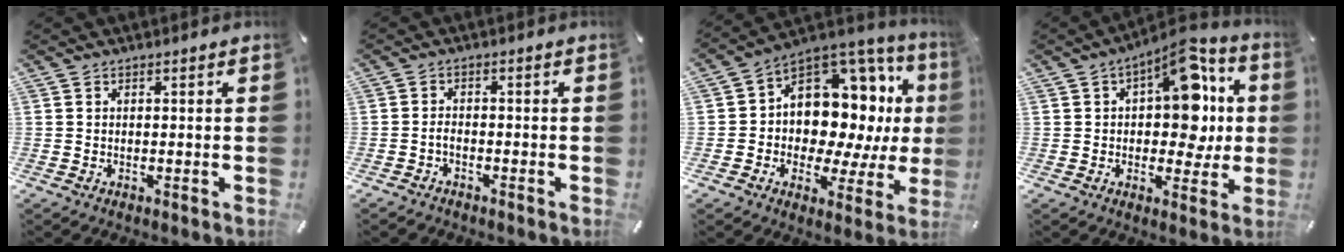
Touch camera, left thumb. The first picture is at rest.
{"total": 2.0, "force": [-1.3, 1.0, 1.1], "torque": [-0.022, 0.007, -0.025]}
{"total": 13.9, "force": [4.0, 10.6, 8.0], "torque": [-0.107, -0.058, 0.074]}
{"total": 14.7, "force": [4.0, 8.8, 11.0], "torque": [-0.141, -0.026, 0.069]}